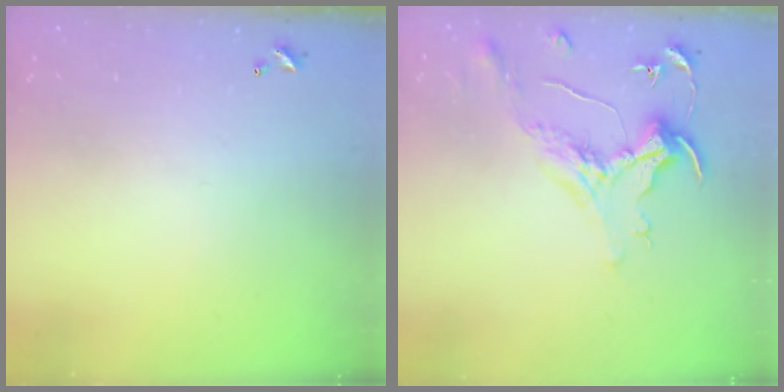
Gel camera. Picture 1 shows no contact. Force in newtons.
{"total": 1.6, "press": 1.4, "slide": 0.7}